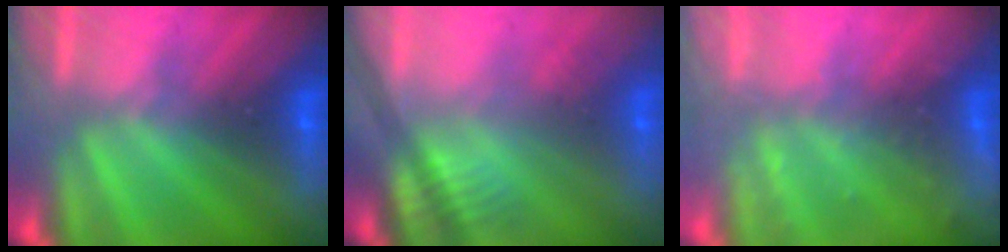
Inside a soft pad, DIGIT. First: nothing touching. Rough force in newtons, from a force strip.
{"total": 2.5}
{"total": 2.2}